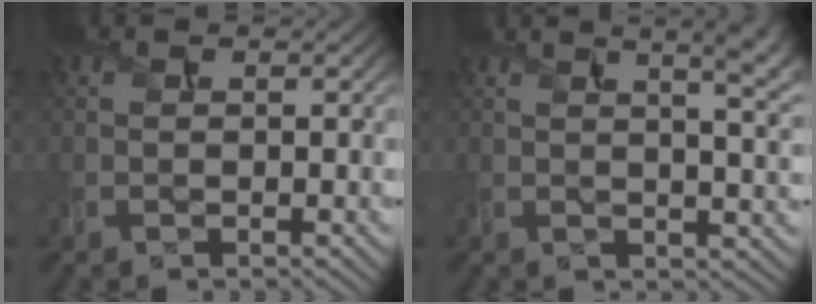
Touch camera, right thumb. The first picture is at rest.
{"total": 10.1, "force": [4.7, 3.7, 8.2], "torque": [-0.107, 0.034, 0.055]}